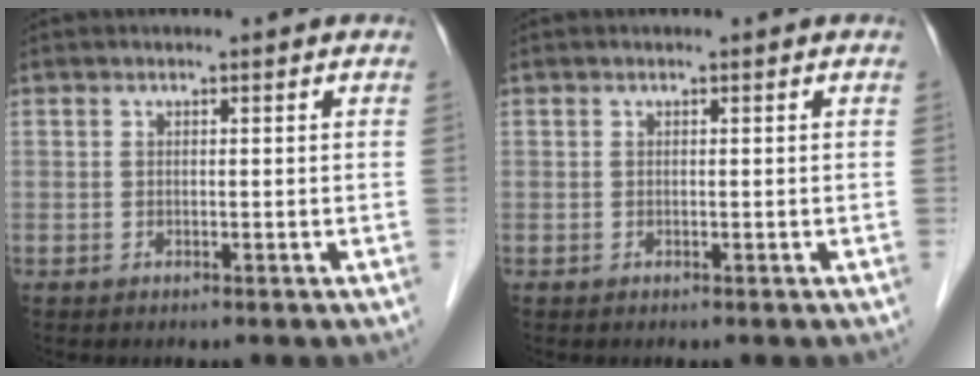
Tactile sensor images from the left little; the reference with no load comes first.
{"total": 0.0}